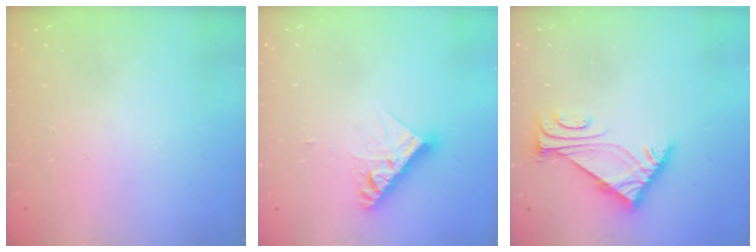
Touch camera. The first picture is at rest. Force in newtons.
{"total": 10.2, "press": 10.2, "slide": 0.7}
{"total": 5.9, "press": 5.8, "slide": 1.2}